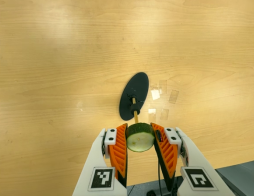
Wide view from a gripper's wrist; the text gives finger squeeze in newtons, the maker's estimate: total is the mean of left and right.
{"total": 12.1, "left": 11.6, "right": 12.6}